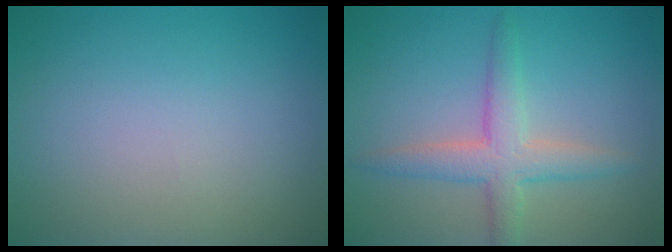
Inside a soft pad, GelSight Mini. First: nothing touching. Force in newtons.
{"total": 3.7, "press": 3.7, "slide": 0.3}